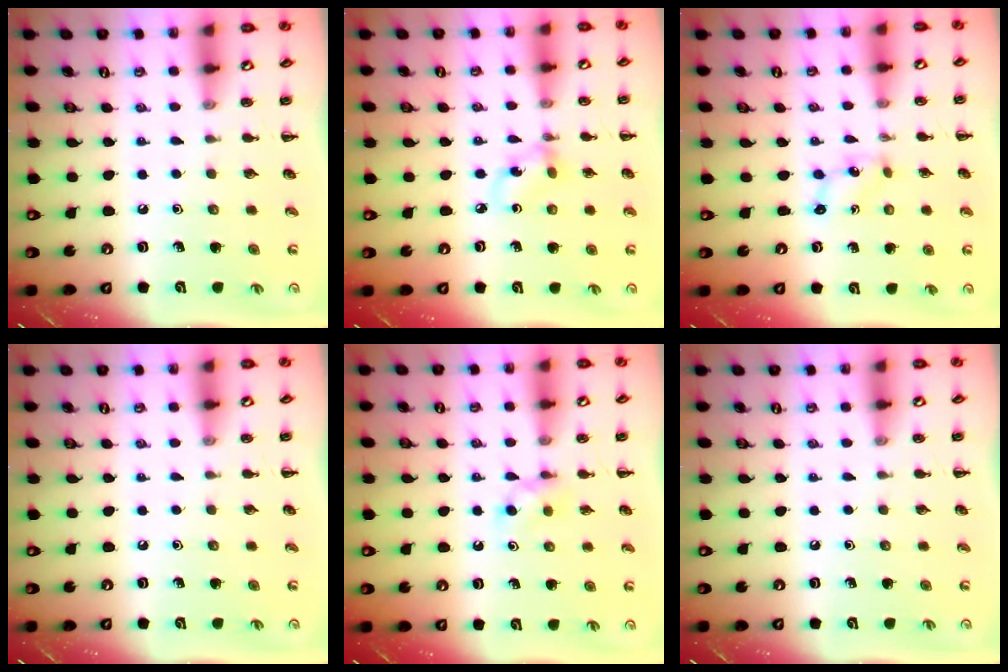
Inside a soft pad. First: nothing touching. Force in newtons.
{"total": 4.0, "press": 3.9, "slide": 0.7}
{"total": 1.3, "press": 1.2, "slide": 0.5}
{"total": 0.0}
{"total": 3.2, "press": 2.9, "slide": 1.2}
{"total": 0.0}